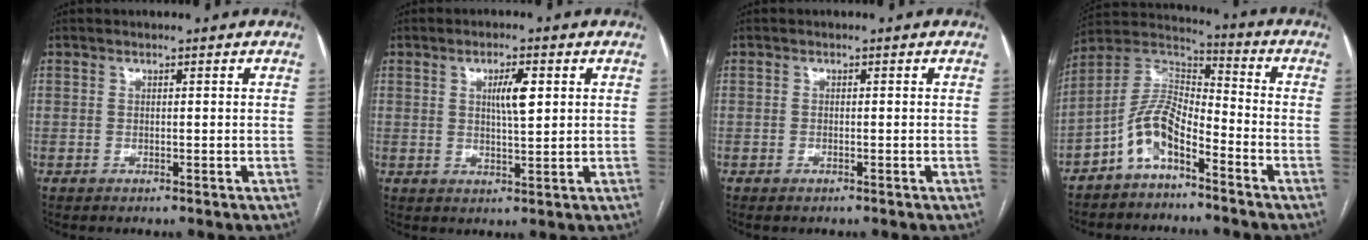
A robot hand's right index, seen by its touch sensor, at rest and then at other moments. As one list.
[{"total": 4.4, "force": [1.3, 0.8, 4.1], "torque": [-0.072, 0.002, 0.023]}, {"total": 0.6, "force": [-0.5, 0.1, 0.4], "torque": [-0.011, -0.001, -0.006]}, {"total": 8.9, "force": [-5.2, 3.3, 6.4], "torque": [-0.137, 0.028, -0.107]}]